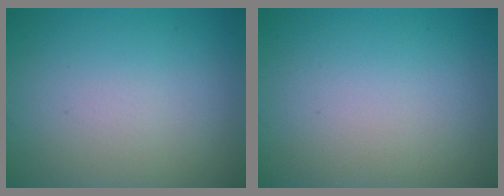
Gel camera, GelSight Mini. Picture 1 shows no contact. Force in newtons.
{"total": 0.0}